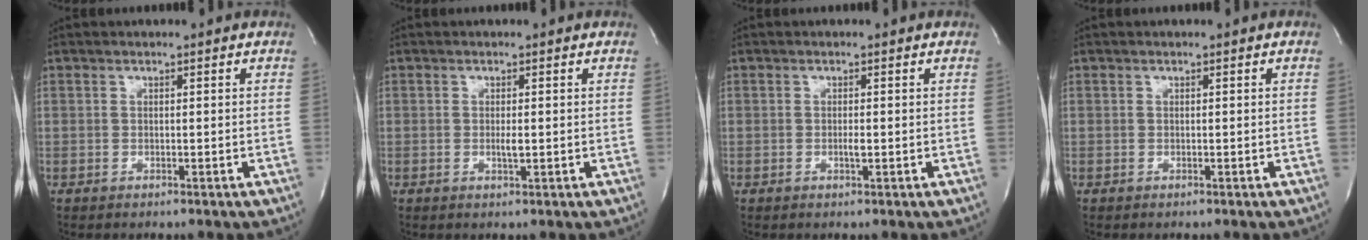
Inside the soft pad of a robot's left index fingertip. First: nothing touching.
{"total": 1.2, "force": [-0.7, 0.2, 0.9], "torque": [-0.019, -0.010, -0.012]}
{"total": 1.1, "force": [-0.9, 0.1, 0.6], "torque": [-0.013, -0.010, -0.015]}
{"total": 0.0}